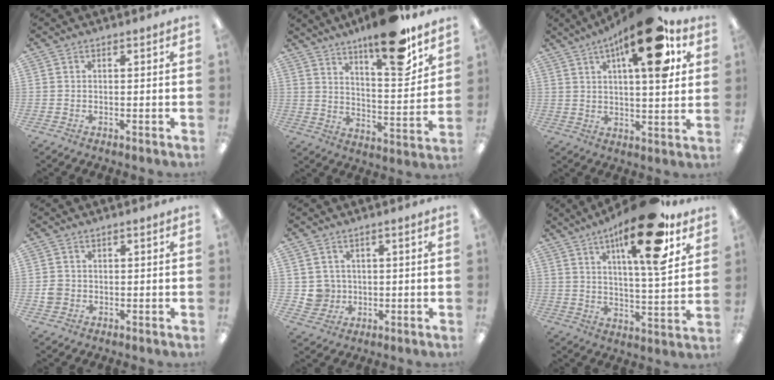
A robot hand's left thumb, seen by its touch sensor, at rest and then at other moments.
{"total": 16.8, "force": [12.7, 4.0, 10.2], "torque": [-0.152, -0.086, 0.205]}
{"total": 19.3, "force": [9.4, 6.2, 15.6], "torque": [-0.225, -0.037, 0.139]}
{"total": 2.6, "force": [-0.3, 2.4, 0.8], "torque": [-0.014, 0.005, -0.006]}
{"total": 4.5, "force": [0.9, 4.4, 0.3], "torque": [-0.013, 0.007, 0.021]}
{"total": 19.1, "force": [11.4, 4.7, 14.6], "torque": [-0.229, -0.052, 0.171]}